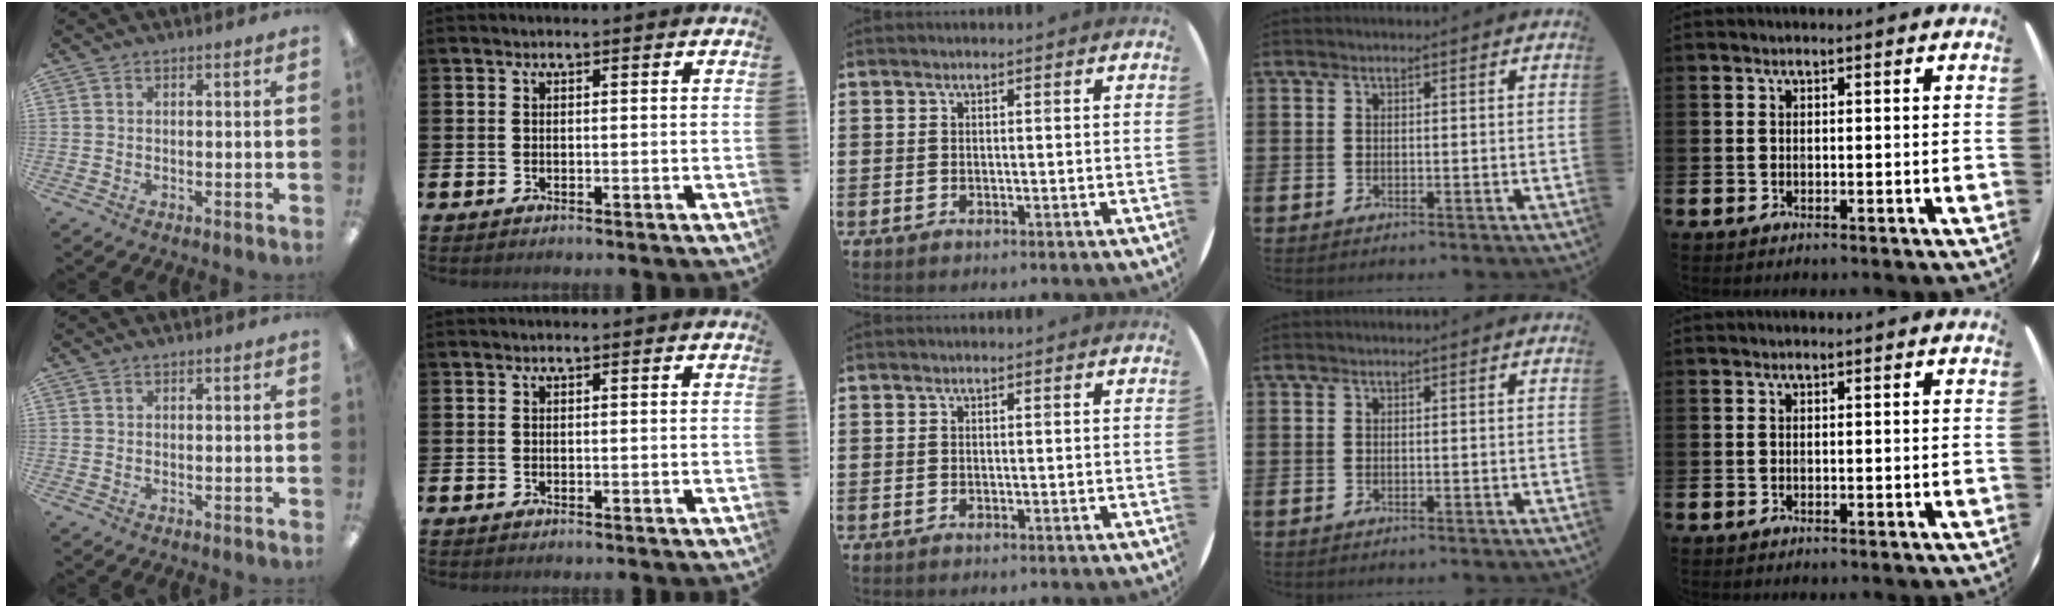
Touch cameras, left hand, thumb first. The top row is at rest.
{}